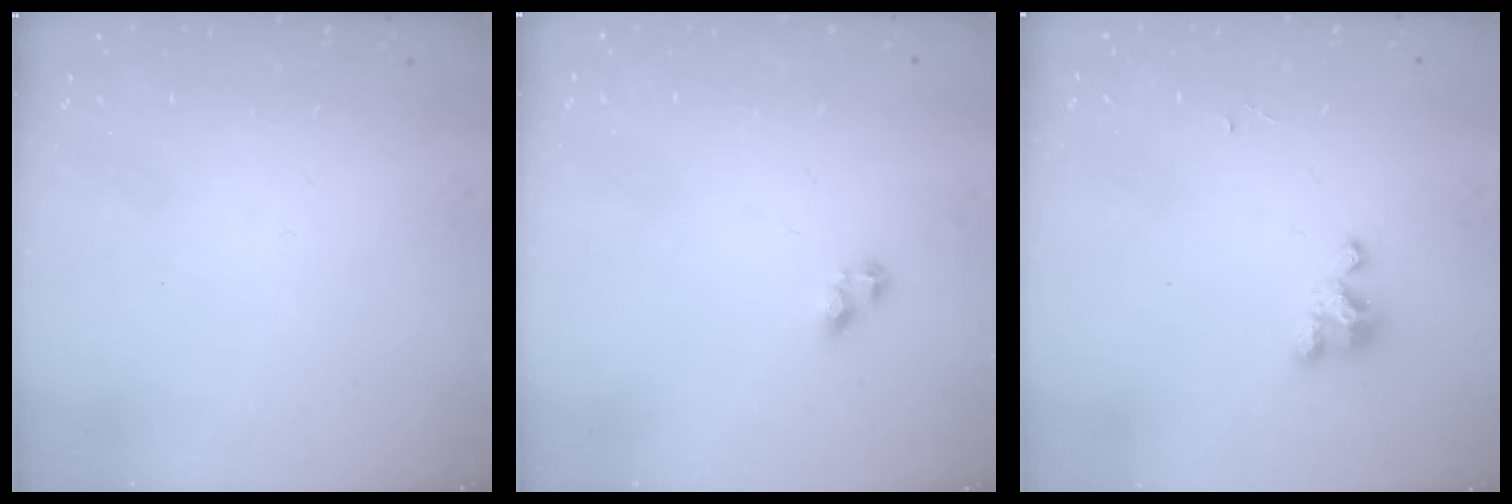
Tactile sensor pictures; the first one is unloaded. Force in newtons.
{"total": 2.7, "press": 2.7, "slide": 0.4}
{"total": 3.2, "press": 3.2, "slide": 0.3}